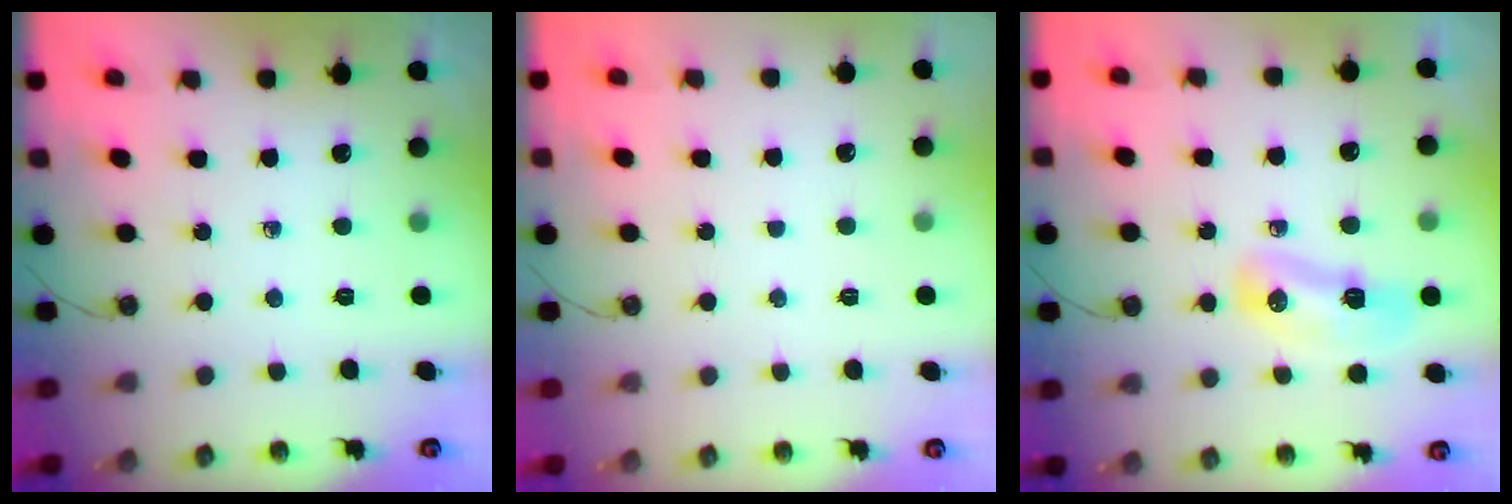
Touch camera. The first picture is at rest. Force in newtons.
{"total": 1.3, "press": 1.3, "slide": 0.1}
{"total": 14.6, "press": 10.5, "slide": 10.2}